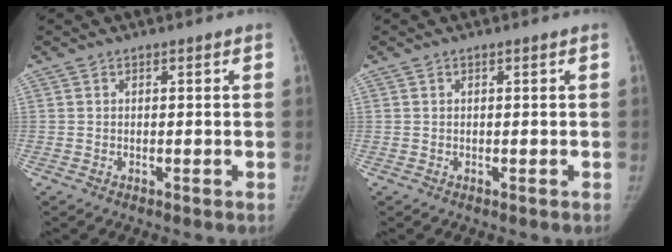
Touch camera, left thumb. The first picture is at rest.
{"total": 0.0}